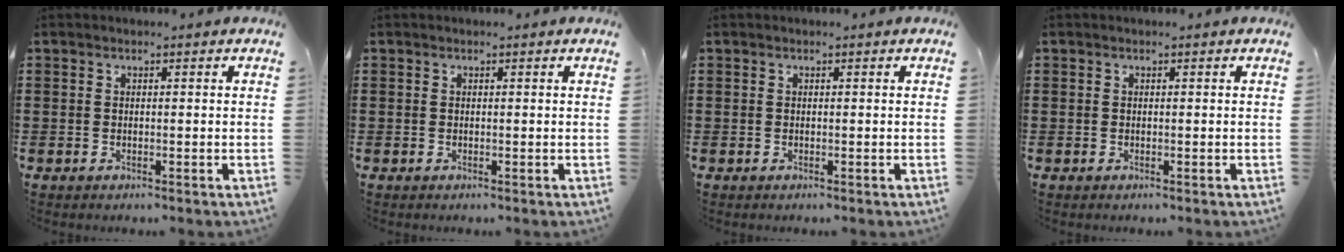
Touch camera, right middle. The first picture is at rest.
{"total": 0.0}
{"total": 0.0}
{"total": 0.0}